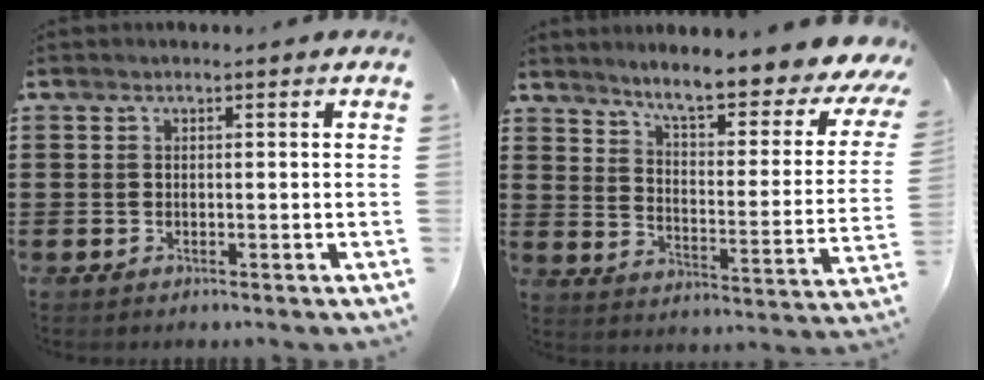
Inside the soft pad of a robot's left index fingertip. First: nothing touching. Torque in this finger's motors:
{"motor_torque": [1.40, -0.74, 1.05, 0.21]}